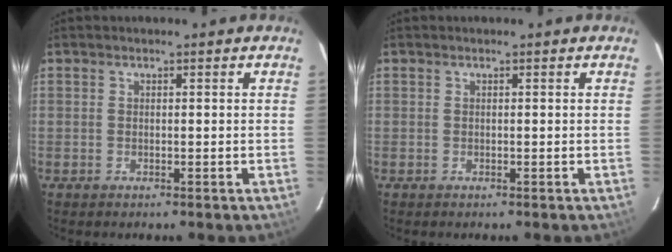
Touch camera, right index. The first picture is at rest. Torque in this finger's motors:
{"motor_torque": [-0.03, -0.01, 0.01, 0.00]}